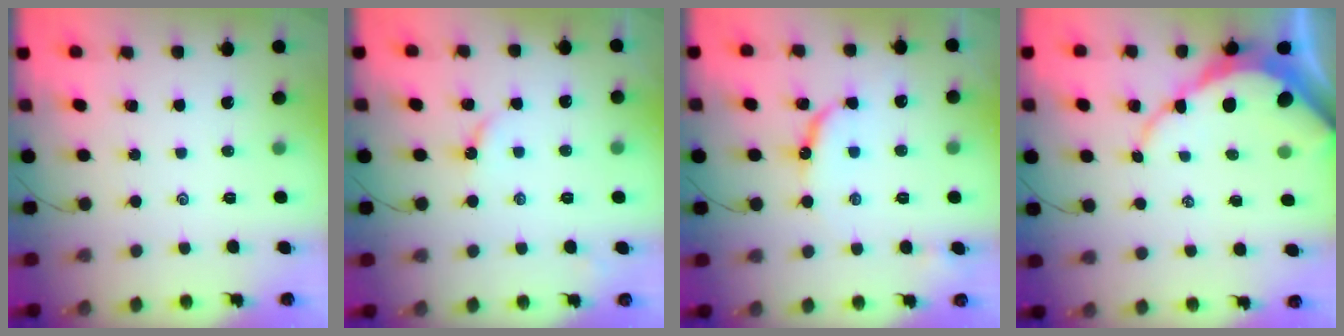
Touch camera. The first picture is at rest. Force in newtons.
{"total": 2.6, "press": 2.6, "slide": 0.4}
{"total": 8.7, "press": 8.6, "slide": 0.8}
{"total": 10.4, "press": 10.3, "slide": 0.9}